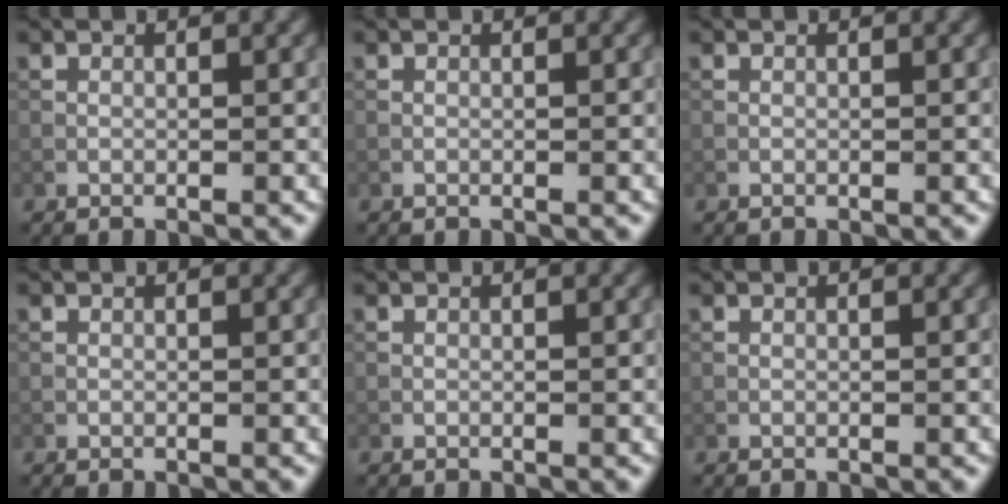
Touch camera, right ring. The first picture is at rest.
{"total": 0.0}
{"total": 0.0}
{"total": 0.0}
{"total": 0.0}
{"total": 0.0}